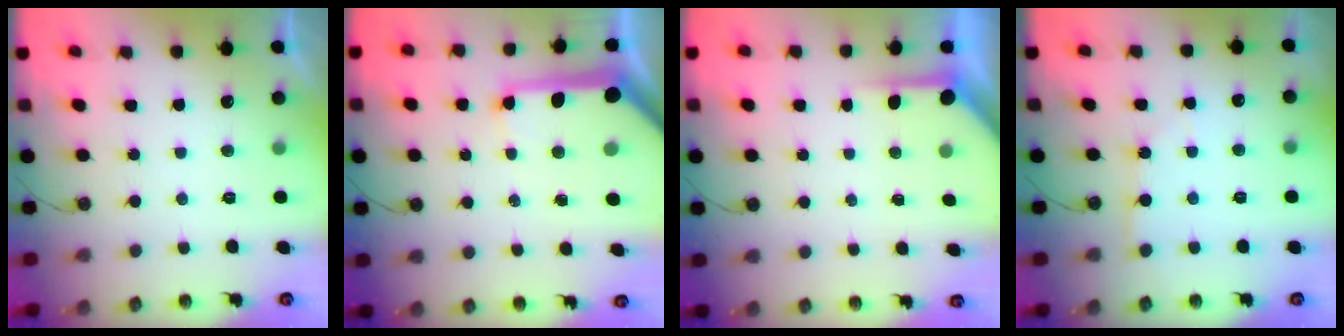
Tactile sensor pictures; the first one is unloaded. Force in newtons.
{"total": 17.1, "press": 16.9, "slide": 2.4}
{"total": 3.9, "press": 3.9, "slide": 0.4}
{"total": 2.3, "press": 2.3, "slide": 0.3}